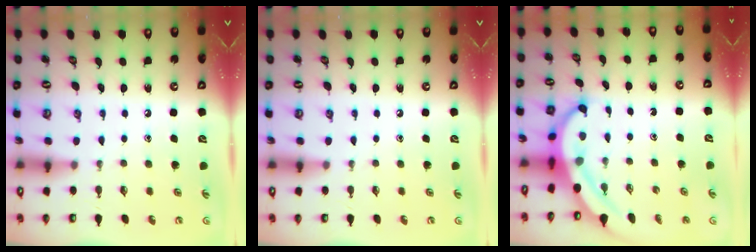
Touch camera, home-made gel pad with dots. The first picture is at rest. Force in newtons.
{"total": 0.0}
{"total": 5.2, "press": 5.2, "slide": 0.8}